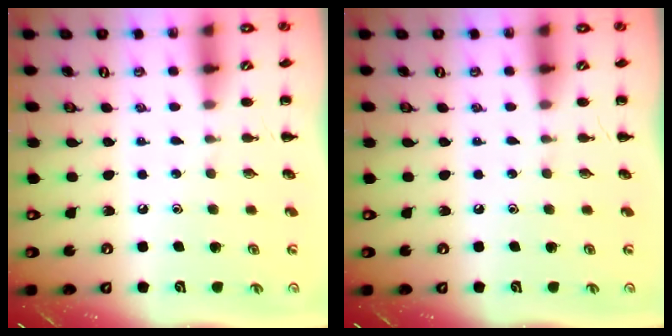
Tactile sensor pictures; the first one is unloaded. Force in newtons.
{"total": 0.0}